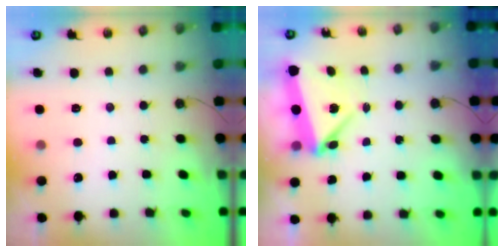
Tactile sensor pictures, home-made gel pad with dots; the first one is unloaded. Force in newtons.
{"total": 9.3, "press": 4.9, "slide": 7.9}